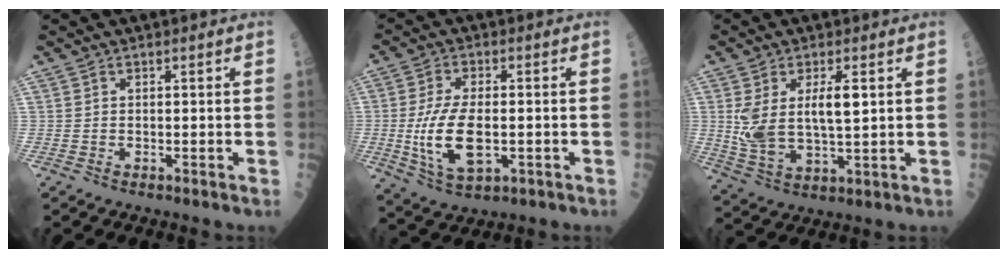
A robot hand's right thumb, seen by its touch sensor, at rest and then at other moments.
{"total": 11.8, "force": [-1.6, 5.6, 10.3], "torque": [-0.199, -0.005, -0.024]}
{"total": 10.9, "force": [2.1, 4.6, 9.6], "torque": [-0.189, -0.012, 0.049]}